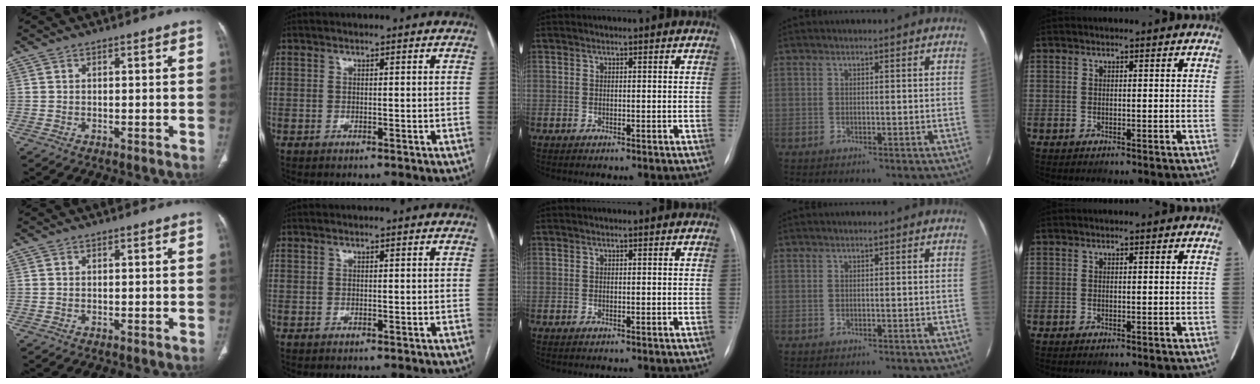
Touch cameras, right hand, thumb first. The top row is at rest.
{}